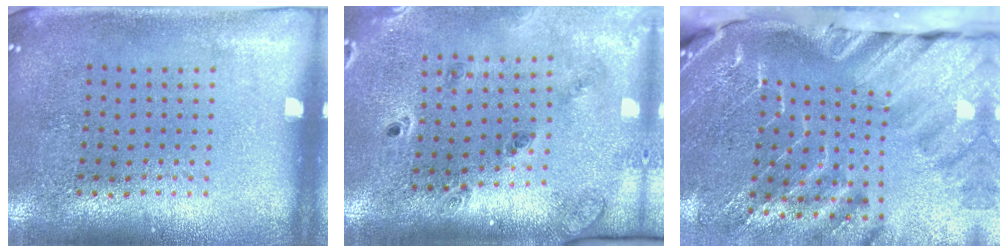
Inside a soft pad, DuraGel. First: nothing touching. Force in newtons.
{"total": 1.4, "press": 1.4, "slide": 0.3}
{"total": 4.5, "press": 3.3, "slide": 3.0}